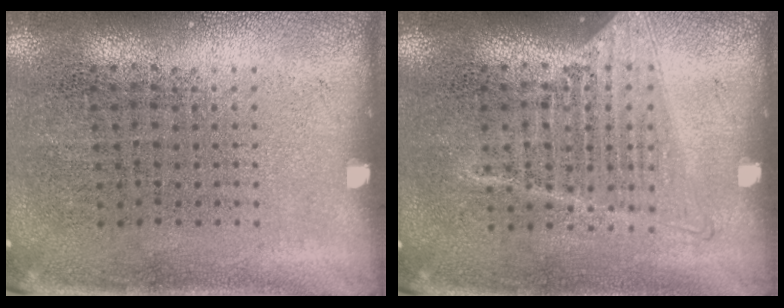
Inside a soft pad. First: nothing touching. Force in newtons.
{"total": 1.2, "press": 1.1, "slide": 0.5}